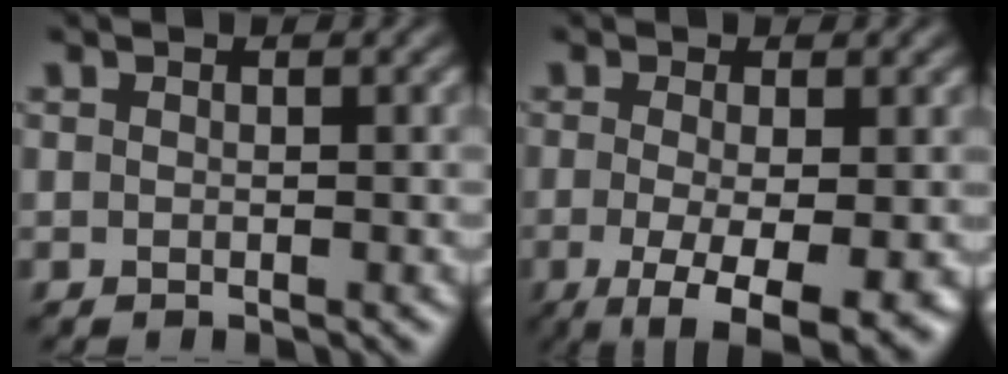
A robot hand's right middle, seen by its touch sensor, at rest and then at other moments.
{"total": 7.0, "force": [-2.5, 2.0, 6.3], "torque": [-0.114, -0.017, -0.033]}